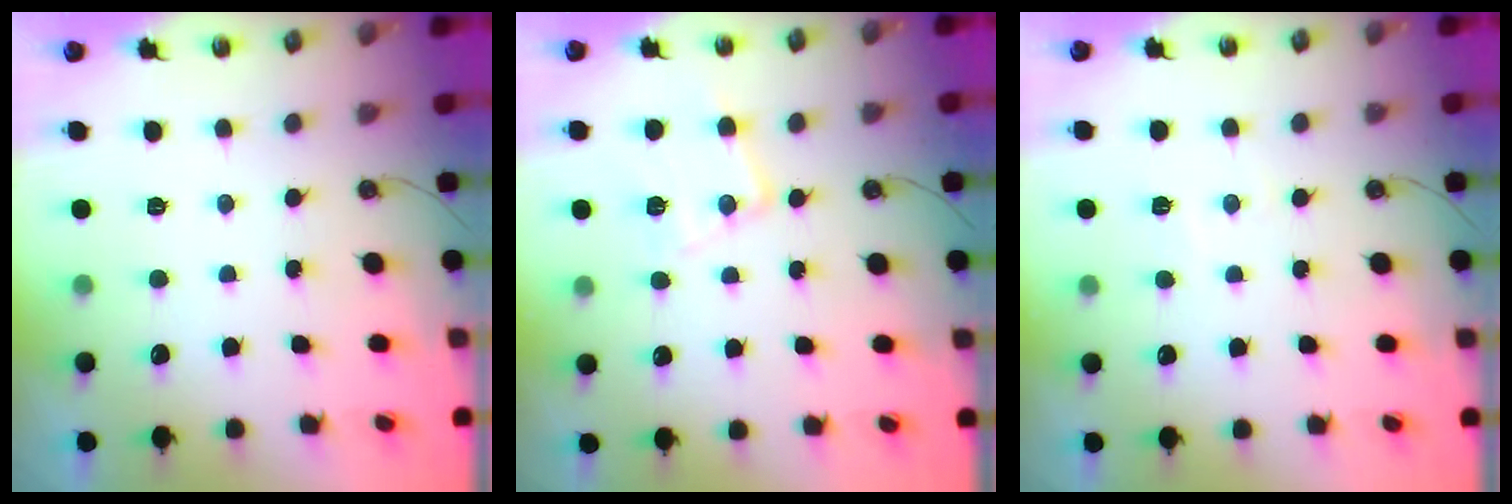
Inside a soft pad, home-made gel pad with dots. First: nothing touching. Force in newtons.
{"total": 13.0, "press": 13.0, "slide": 1.0}
{"total": 4.8, "press": 4.7, "slide": 0.7}